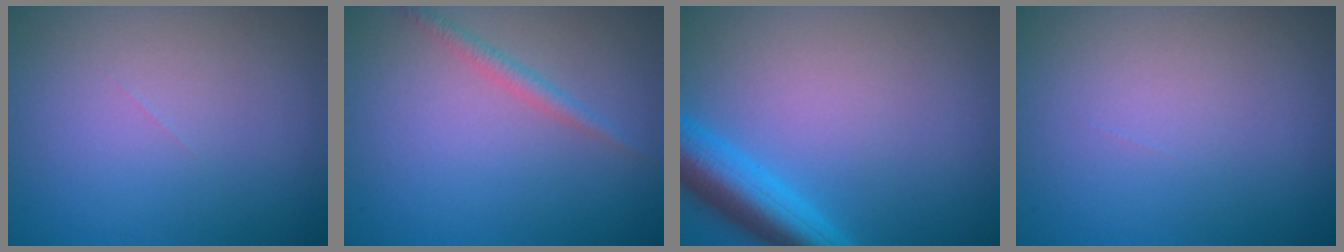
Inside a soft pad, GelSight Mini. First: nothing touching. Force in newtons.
{"total": 1.3, "press": 1.3, "slide": 0.1}
{"total": 5.4, "press": 5.4, "slide": 0.4}
{"total": 0.0}